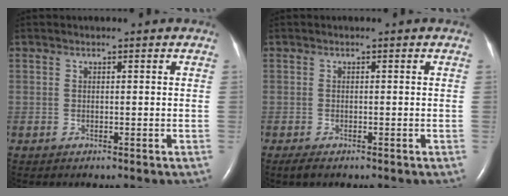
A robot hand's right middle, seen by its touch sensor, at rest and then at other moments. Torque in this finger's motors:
{"motor_torque": [0.19, -0.19, 0.01, 0.00]}